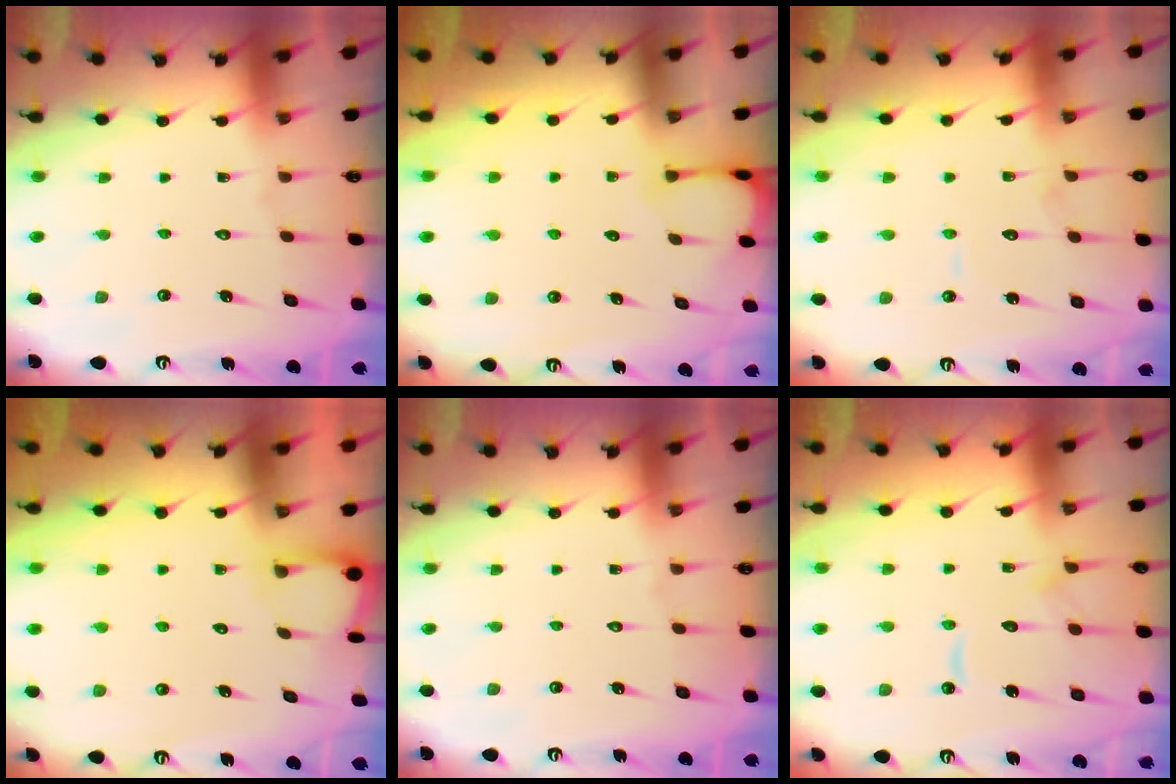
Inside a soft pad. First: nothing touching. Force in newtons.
{"total": 3.6, "press": 3.6, "slide": 0.3}
{"total": 5.1, "press": 5.0, "slide": 0.4}
{"total": 2.8, "press": 2.8, "slide": 0.1}
{"total": 0.0}
{"total": 10.8, "press": 10.8, "slide": 1.1}